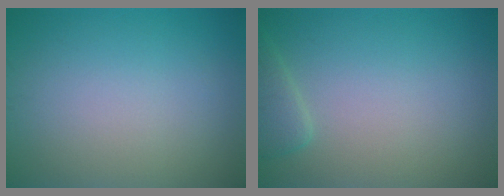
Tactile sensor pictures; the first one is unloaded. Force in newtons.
{"total": 1.9, "press": 1.8, "slide": 0.2}